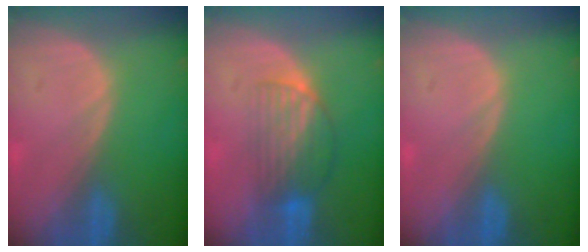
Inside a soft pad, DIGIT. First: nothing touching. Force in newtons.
{"total": 6.6, "press": 5.8, "slide": 3.1}
{"total": 0.0}